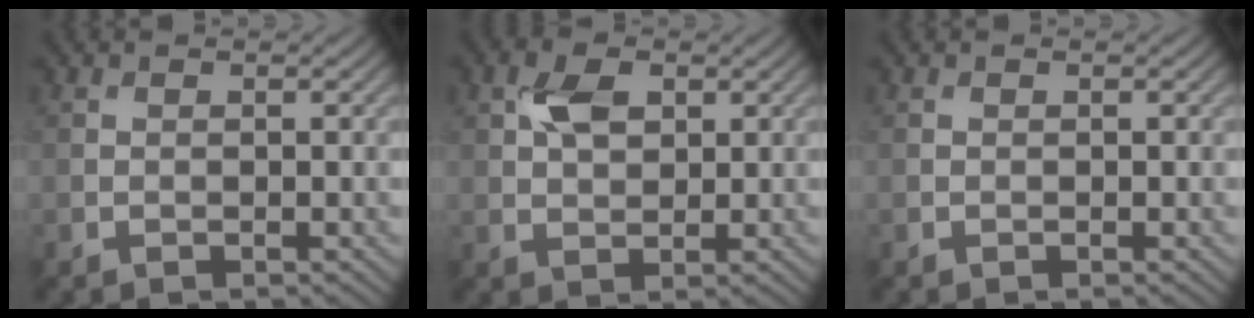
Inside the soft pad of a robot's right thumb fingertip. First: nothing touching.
{"total": 4.2, "force": [1.5, 2.5, 3.0], "torque": [-0.063, 0.006, 0.025]}
{"total": 0.0}